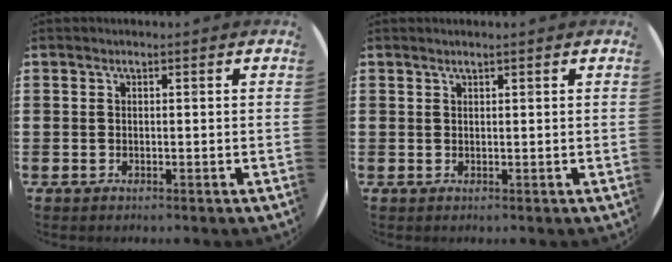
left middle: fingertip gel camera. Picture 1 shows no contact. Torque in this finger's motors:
{"motor_torque": [0.29, -0.34, -0.07, 0.01]}